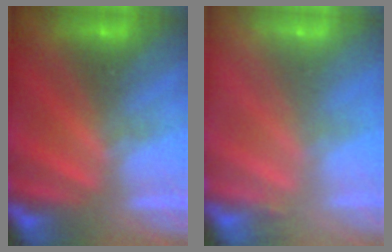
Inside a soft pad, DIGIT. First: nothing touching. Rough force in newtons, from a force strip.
{"total": 2.2}